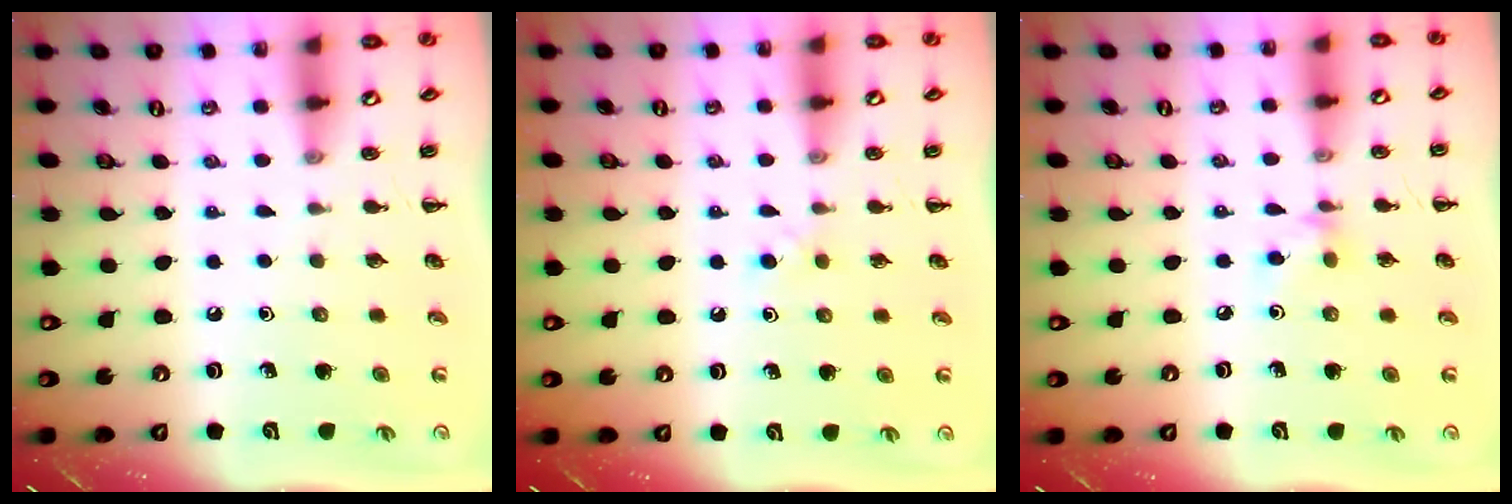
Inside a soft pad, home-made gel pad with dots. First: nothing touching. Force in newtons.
{"total": 3.0, "press": 2.6, "slide": 1.4}
{"total": 5.1, "press": 5.0, "slide": 1.1}